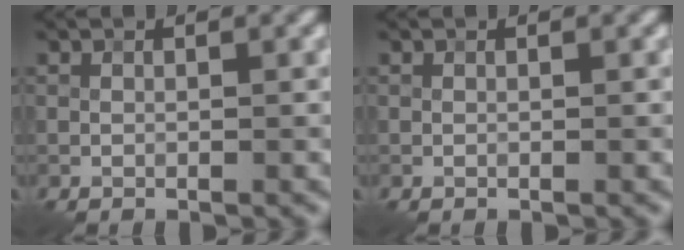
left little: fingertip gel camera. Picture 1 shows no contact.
{"total": 0.0}